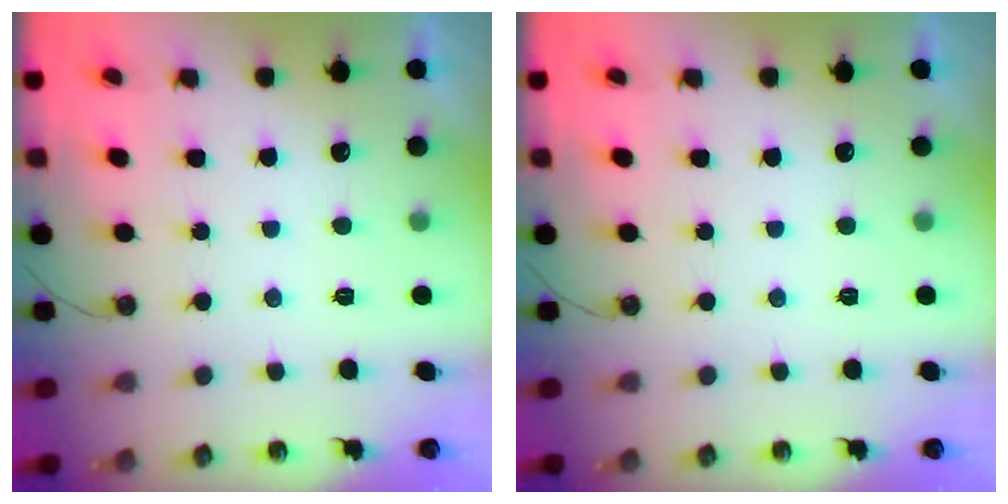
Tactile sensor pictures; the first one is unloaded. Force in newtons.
{"total": 0.0}